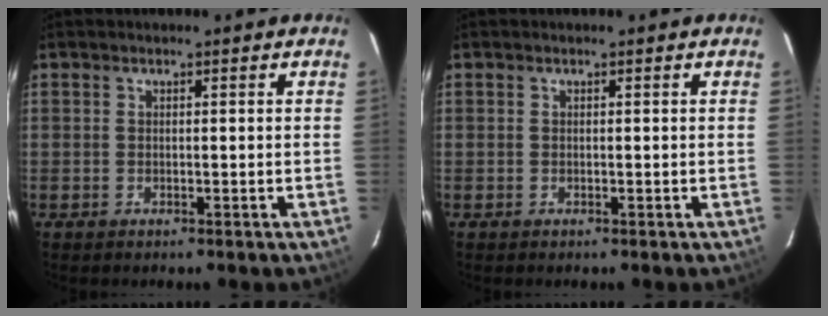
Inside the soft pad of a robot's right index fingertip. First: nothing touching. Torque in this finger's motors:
{"motor_torque": [0.00, 0.01, 0.00, 0.00]}